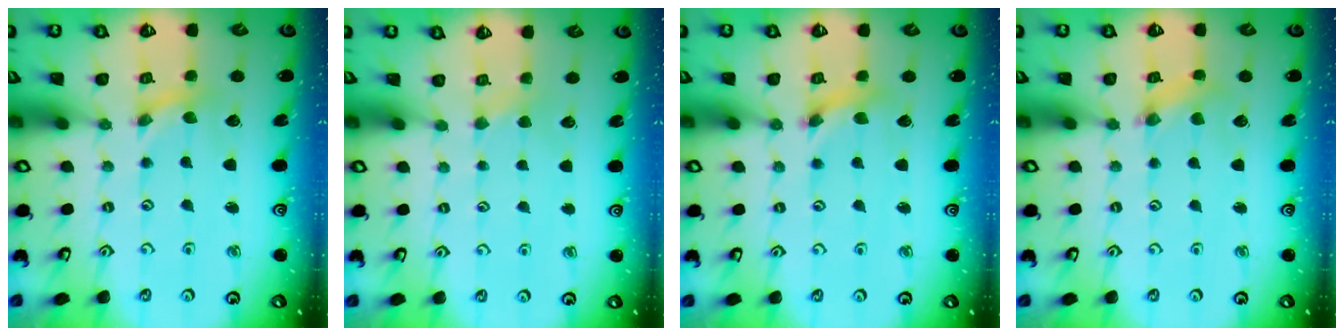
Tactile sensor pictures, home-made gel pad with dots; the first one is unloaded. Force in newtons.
{"total": 1.9, "press": 1.9, "slide": 0.4}
{"total": 3.5, "press": 3.5, "slide": 0.5}
{"total": 2.1, "press": 2.1, "slide": 0.3}